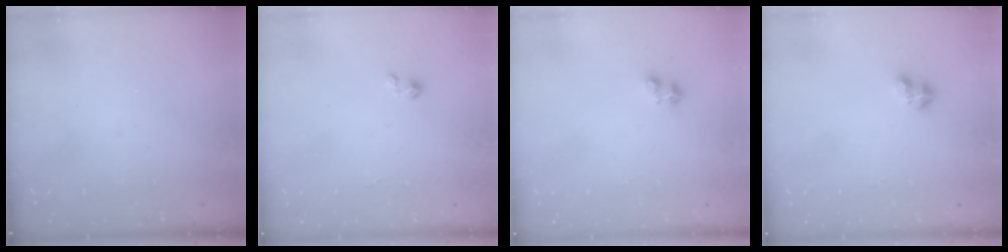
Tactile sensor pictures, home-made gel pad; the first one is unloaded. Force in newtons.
{"total": 1.6, "press": 1.6, "slide": 0.2}
{"total": 2.9, "press": 2.8, "slide": 0.5}
{"total": 3.2, "press": 3.1, "slide": 0.5}